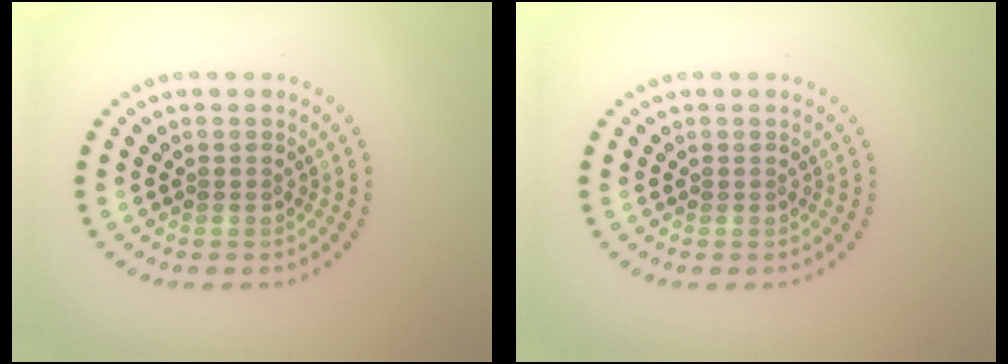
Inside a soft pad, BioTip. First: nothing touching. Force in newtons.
{"total": 0.0}